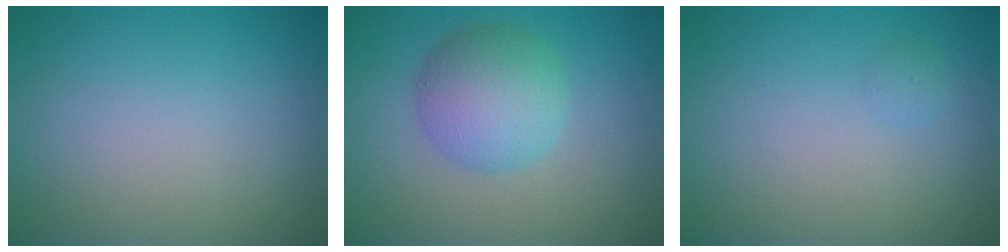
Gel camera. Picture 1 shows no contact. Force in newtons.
{"total": 5.1, "press": 5.1, "slide": 0.1}
{"total": 0.6, "press": 0.6, "slide": 0.0}